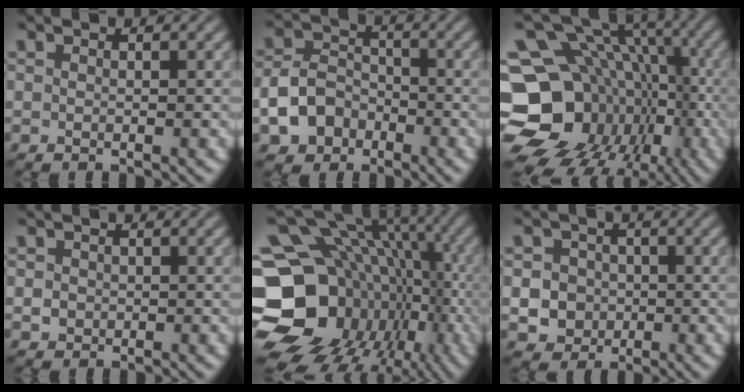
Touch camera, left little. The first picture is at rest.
{"total": 5.0, "force": [-2.5, 3.7, 2.3], "torque": [-0.044, 0.006, -0.055]}
{"total": 19.3, "force": [-5.5, 16.1, 9.1], "torque": [-0.160, -0.007, -0.084]}
{"total": 2.0, "force": [0.2, 1.8, 0.8], "torque": [-0.001, 0.011, -0.005]}
{"total": 20.6, "force": [-4.9, 16.5, 11.4], "torque": [-0.195, -0.006, -0.077]}
{"total": 6.6, "force": [-1.4, 6.2, 1.8], "torque": [-0.024, 0.007, -0.054]}